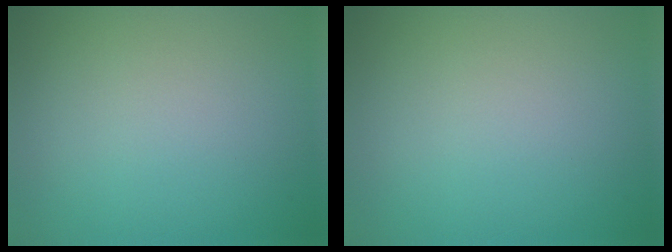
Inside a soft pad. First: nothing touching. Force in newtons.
{"total": 0.0}